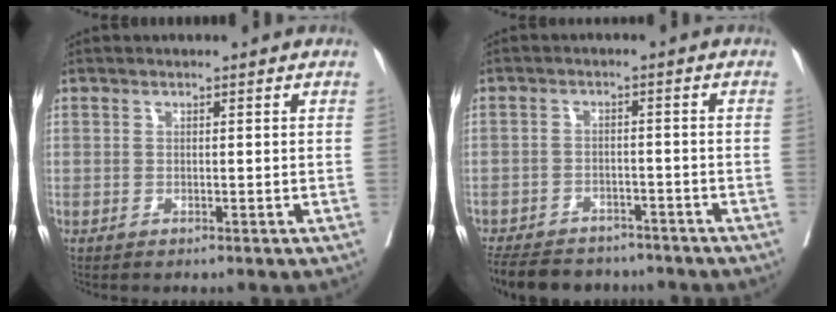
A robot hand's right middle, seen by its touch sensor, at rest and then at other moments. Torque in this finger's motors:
{"motor_torque": [0.70, -0.70, 0.17, 0.08]}